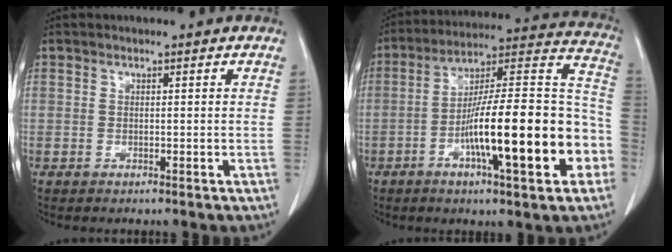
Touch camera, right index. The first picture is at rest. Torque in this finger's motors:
{"motor_torque": [1.96, -0.17, 1.05, 0.21]}